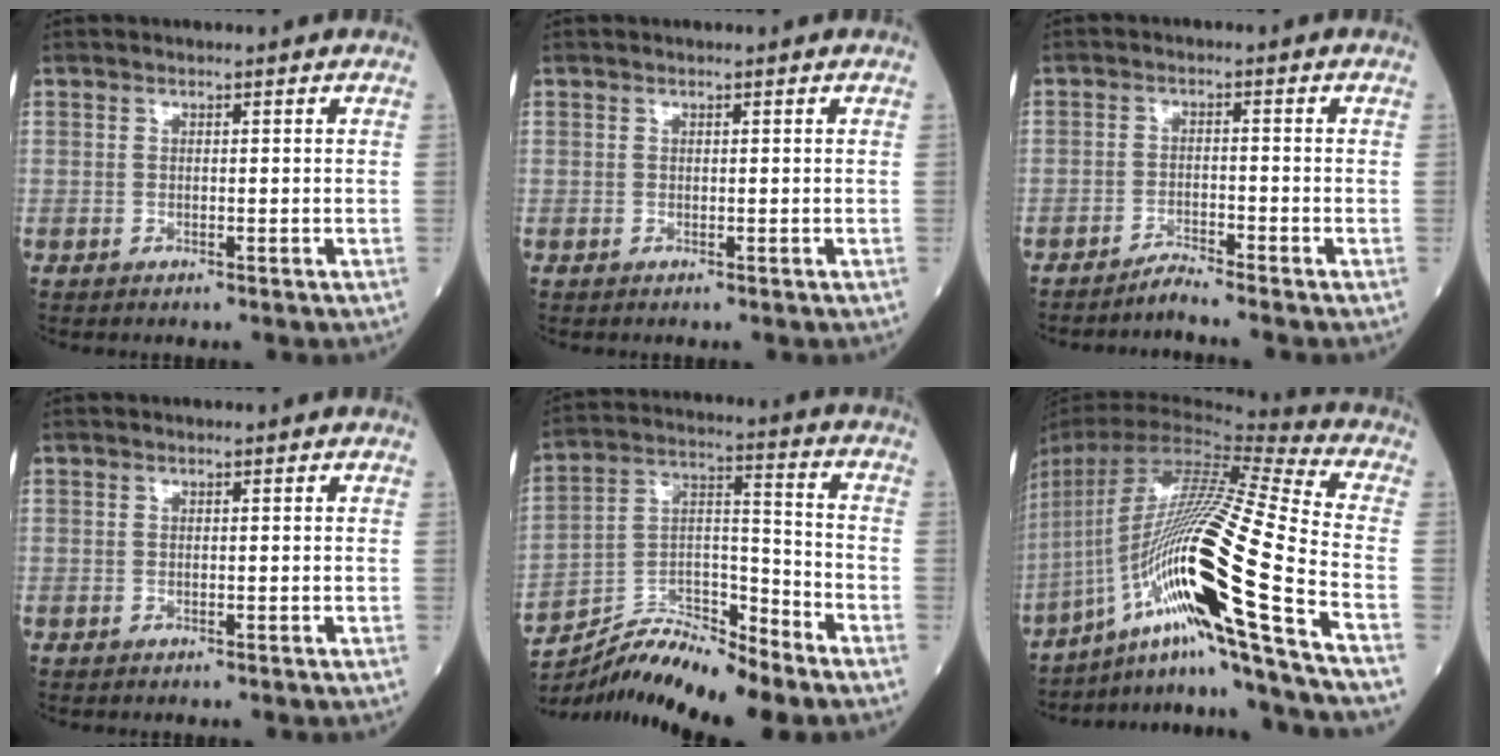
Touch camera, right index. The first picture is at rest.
{"total": 0.0}
{"total": 2.7, "force": [-2.5, -1.0, 0.2], "torque": [-0.001, -0.013, -0.048]}
{"total": 0.0}
{"total": 11.7, "force": [-10.9, 0.5, 4.4], "torque": [-0.078, 0.030, -0.195]}
{"total": 27.1, "force": [-11.9, -1.1, 24.4], "torque": [-0.440, -0.024, -0.212]}